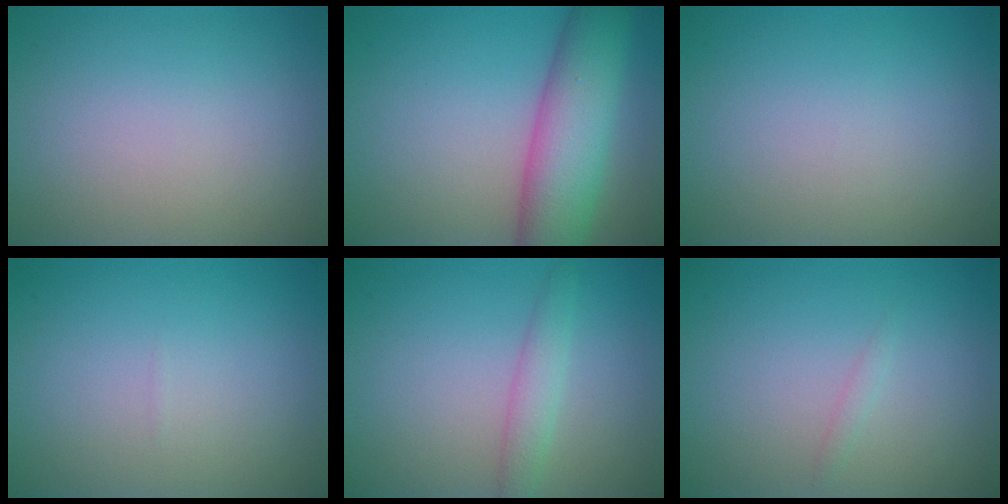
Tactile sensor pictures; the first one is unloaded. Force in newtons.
{"total": 8.5, "press": 8.5, "slide": 0.3}
{"total": 0.0}
{"total": 0.0}
{"total": 2.2, "press": 2.2, "slide": 0.1}
{"total": 0.6, "press": 0.6, "slide": 0.1}